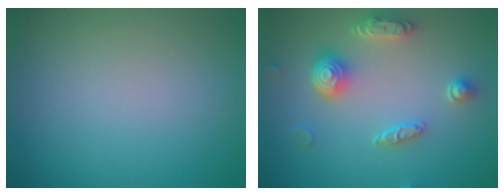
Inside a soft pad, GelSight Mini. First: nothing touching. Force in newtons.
{"total": 4.6, "press": 3.7, "slide": 2.8}